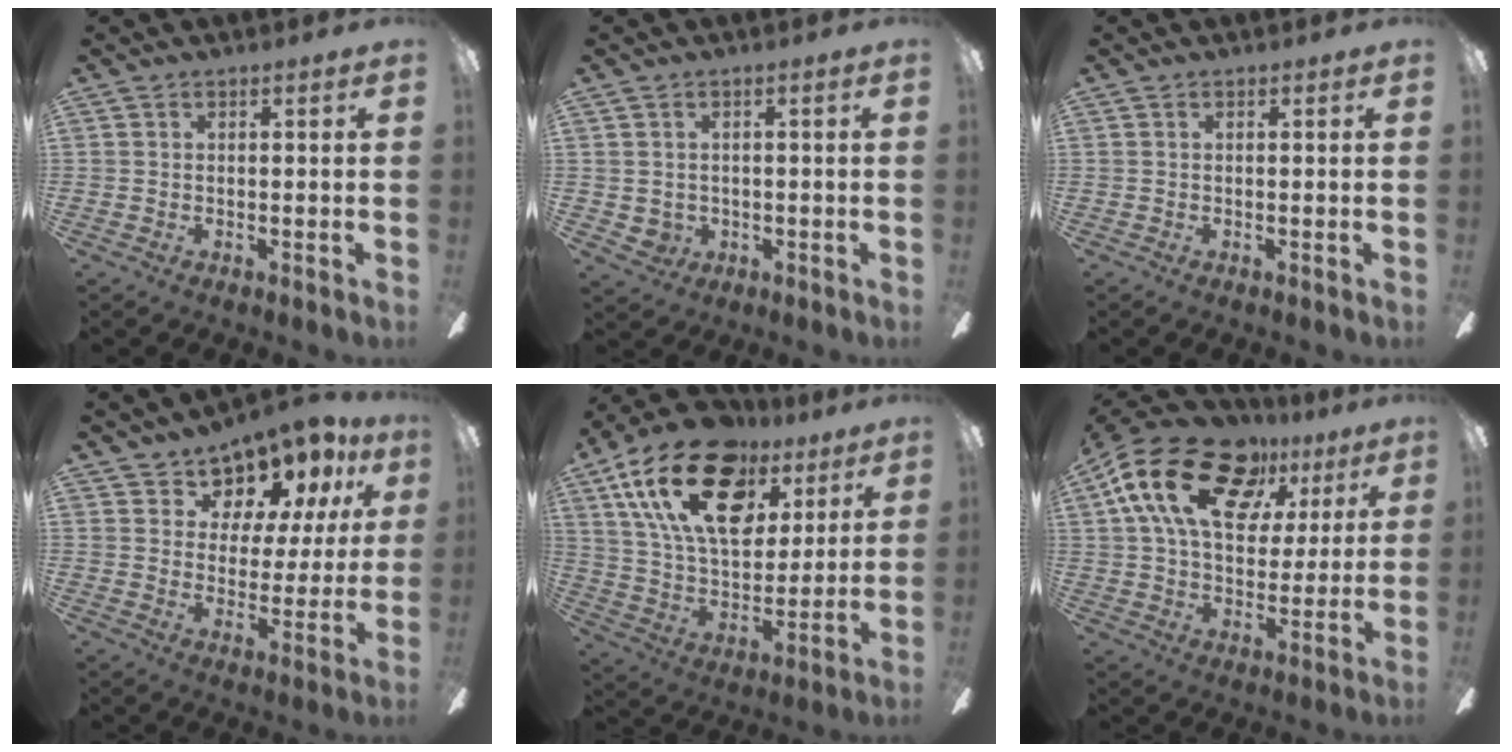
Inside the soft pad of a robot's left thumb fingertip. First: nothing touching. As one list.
[{"total": 2.5, "force": [0.3, 2.4, 0.6], "torque": [-0.024, -0.001, 0.005]}, {"total": 0.0}, {"total": 9.9, "force": [8.4, 4.9, 1.9], "torque": [-0.040, -0.076, 0.155]}, {"total": 25.6, "force": [12.5, 14.9, 16.8], "torque": [-0.306, -0.047, 0.219]}, {"total": 22.1, "force": [11.0, 13.2, 13.9], "torque": [-0.245, -0.038, 0.195]}]